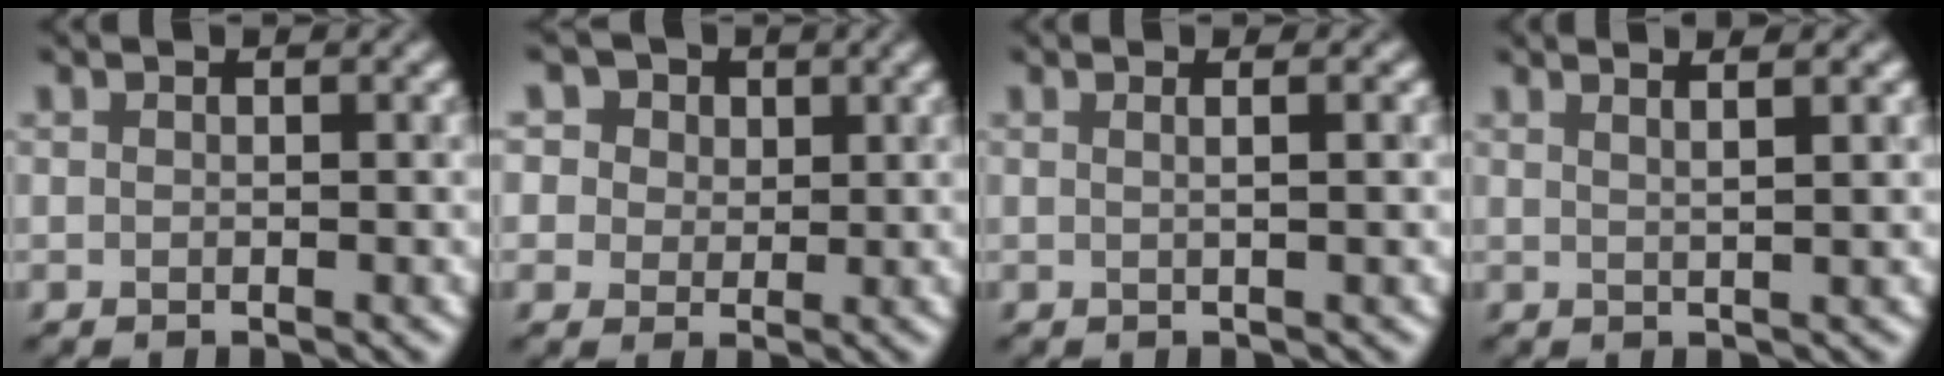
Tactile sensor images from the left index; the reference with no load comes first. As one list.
[{"total": 8.4, "force": [4.5, 5.9, 3.8], "torque": [-0.073, 0.020, 0.046]}, {"total": 2.3, "force": [0.7, 1.0, 2.0], "torque": [-0.013, 0.005, -0.016]}, {"total": 3.8, "force": [2.4, 1.4, 2.7], "torque": [-0.012, 0.022, -0.002]}]